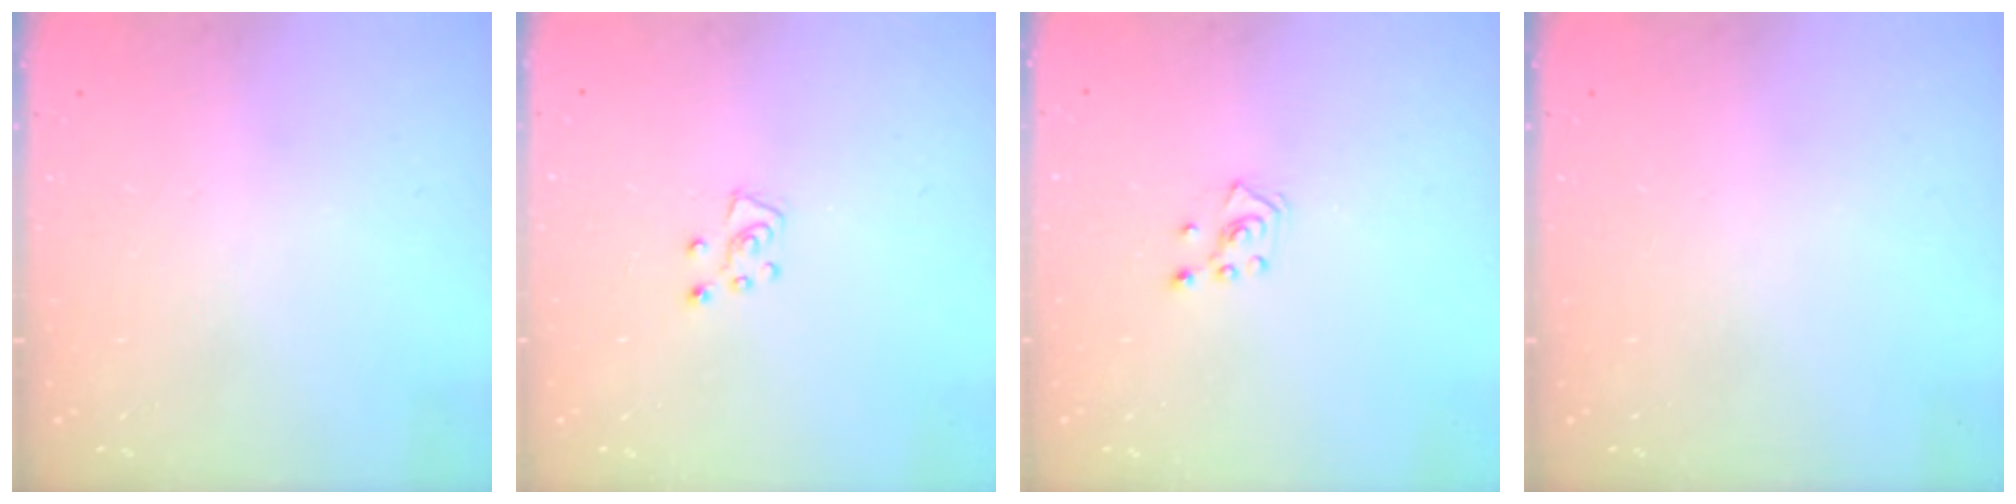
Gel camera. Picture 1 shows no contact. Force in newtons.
{"total": 5.3, "press": 5.3, "slide": 0.4}
{"total": 2.8, "press": 2.7, "slide": 0.7}
{"total": 0.0}